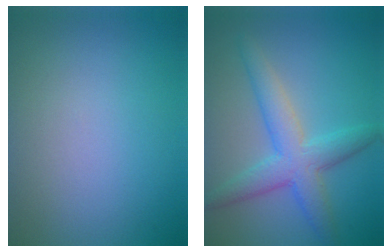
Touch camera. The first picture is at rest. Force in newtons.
{"total": 4.8, "press": 4.8, "slide": 0.1}